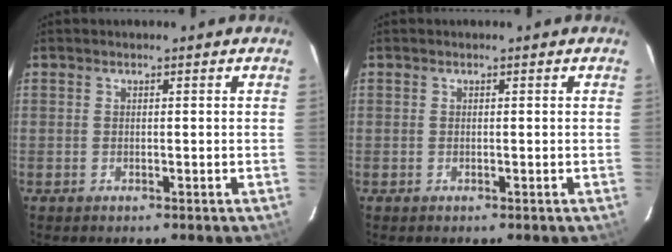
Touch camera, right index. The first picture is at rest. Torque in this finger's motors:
{"motor_torque": [0.00, 0.00, 0.04, 0.00]}